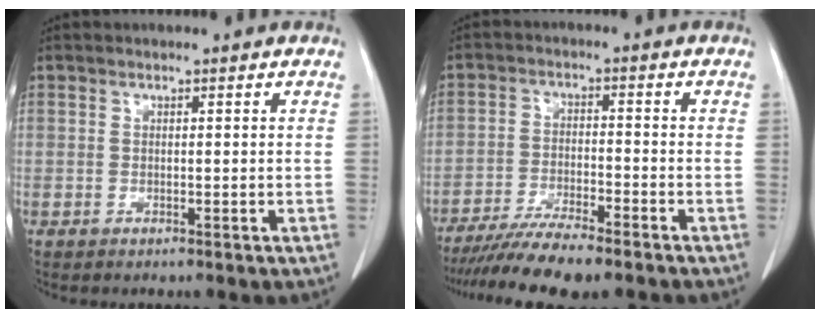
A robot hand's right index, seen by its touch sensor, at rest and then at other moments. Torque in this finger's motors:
{"motor_torque": [0.58, -0.53, 0.70, 0.18]}